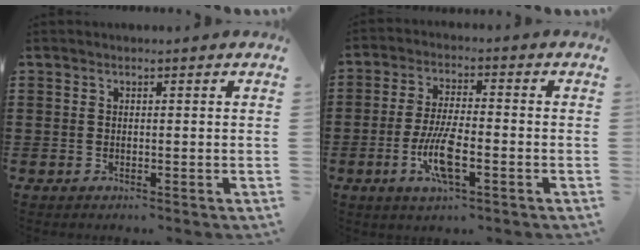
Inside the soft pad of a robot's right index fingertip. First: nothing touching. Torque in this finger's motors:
{"motor_torque": [2.14, 0.00, 0.51, 0.13]}